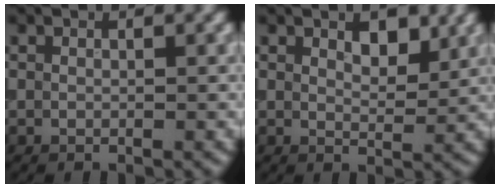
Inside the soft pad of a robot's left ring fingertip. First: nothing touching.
{"total": 2.2, "force": [1.4, 1.0, 1.5], "torque": [-0.020, -0.002, 0.021]}